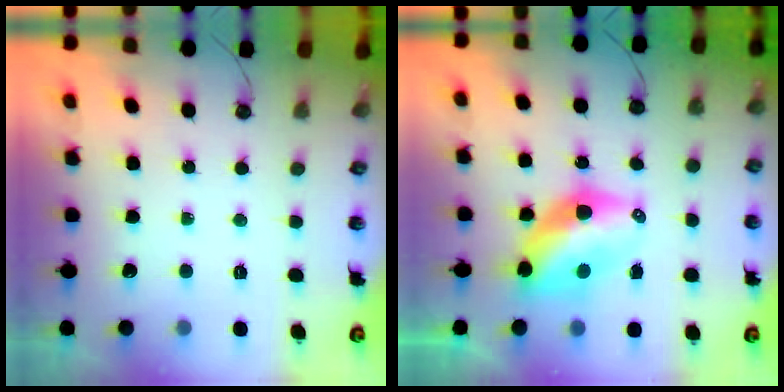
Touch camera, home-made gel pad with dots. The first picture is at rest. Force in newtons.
{"total": 8.5, "press": 8.5, "slide": 0.9}